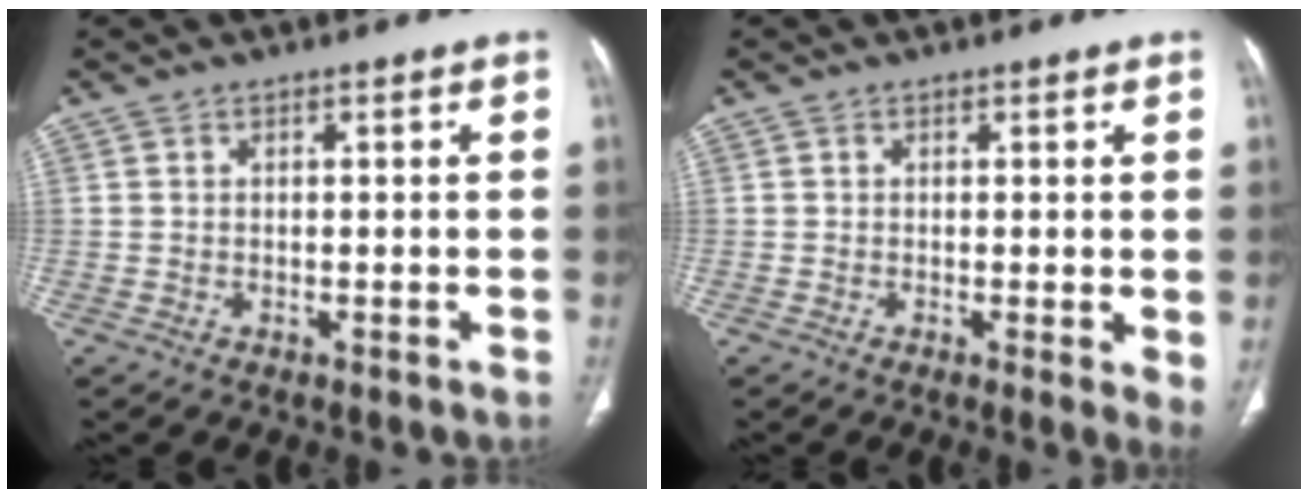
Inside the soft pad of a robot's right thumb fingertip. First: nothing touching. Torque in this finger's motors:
{"motor_torque": [-0.01, 0.80, -0.17, 0.01, -0.01]}